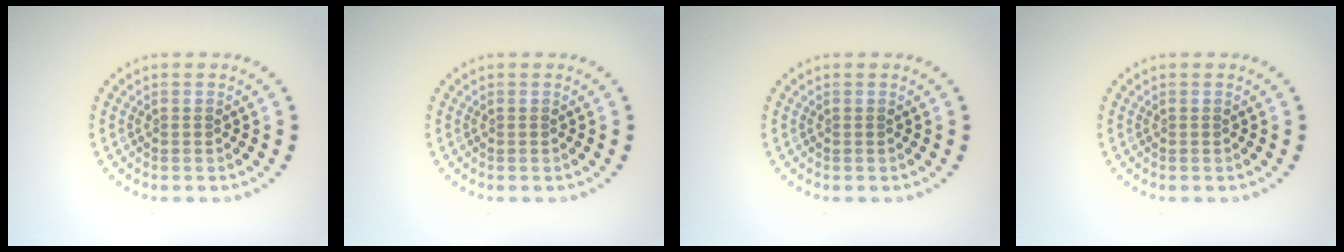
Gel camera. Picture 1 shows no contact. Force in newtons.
{"total": 0.0}
{"total": 0.0}
{"total": 0.0}